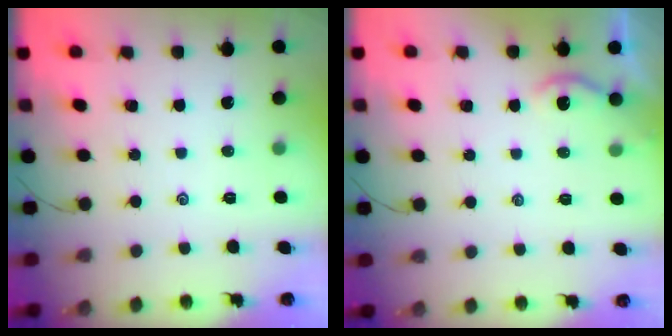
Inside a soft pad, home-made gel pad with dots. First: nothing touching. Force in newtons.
{"total": 3.4, "press": 3.4, "slide": 0.3}